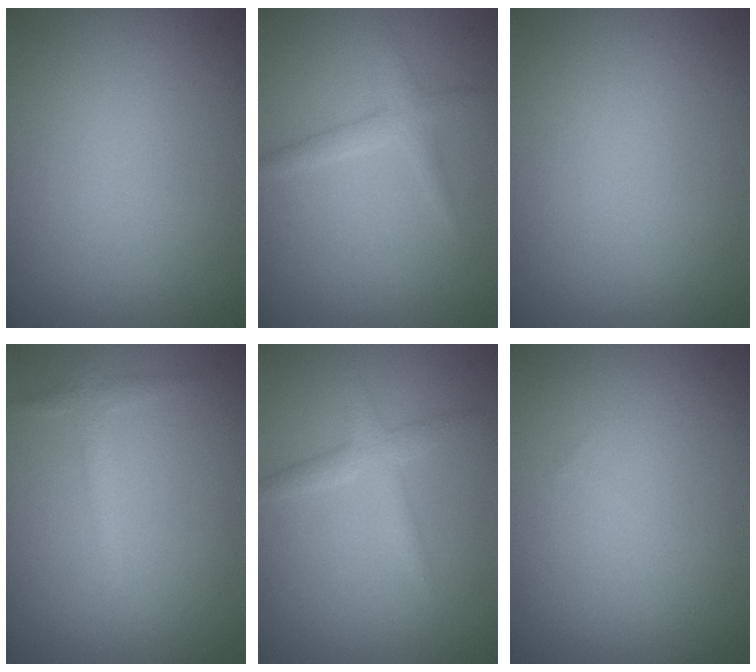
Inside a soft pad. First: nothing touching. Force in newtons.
{"total": 1.7, "press": 1.7, "slide": 0.1}
{"total": 0.0}
{"total": 1.5, "press": 1.5, "slide": 0.1}
{"total": 2.2, "press": 2.2, "slide": 0.1}
{"total": 0.0}